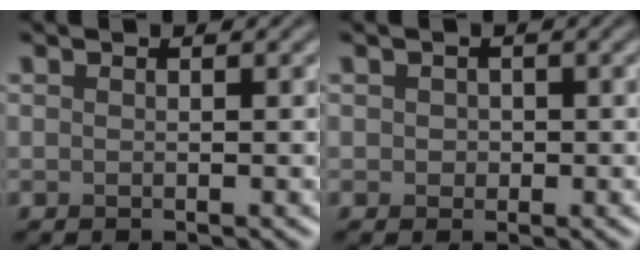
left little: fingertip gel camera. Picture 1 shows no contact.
{"total": 0.9, "force": [0.1, 0.8, 0.3], "torque": [-0.001, -0.002, -0.001]}